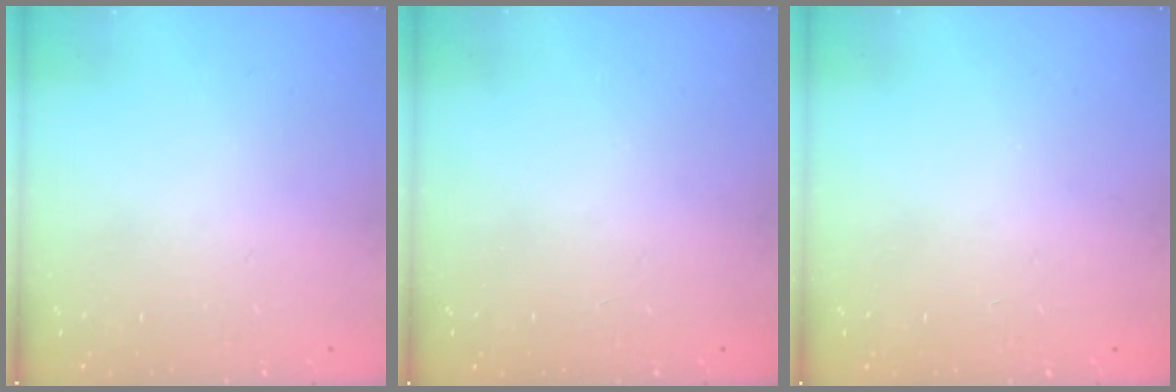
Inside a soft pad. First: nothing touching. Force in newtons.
{"total": 0.0}
{"total": 0.0}